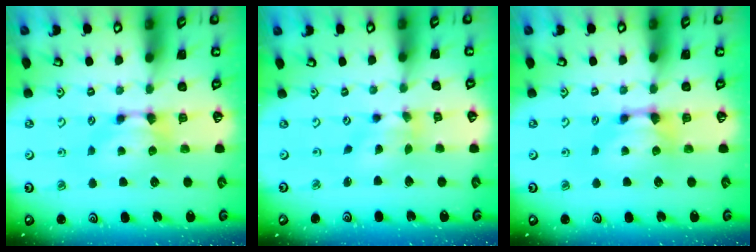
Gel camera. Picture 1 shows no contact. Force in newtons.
{"total": 2.1, "press": 1.6, "slide": 1.3}
{"total": 0.9, "press": 0.6, "slide": 0.6}